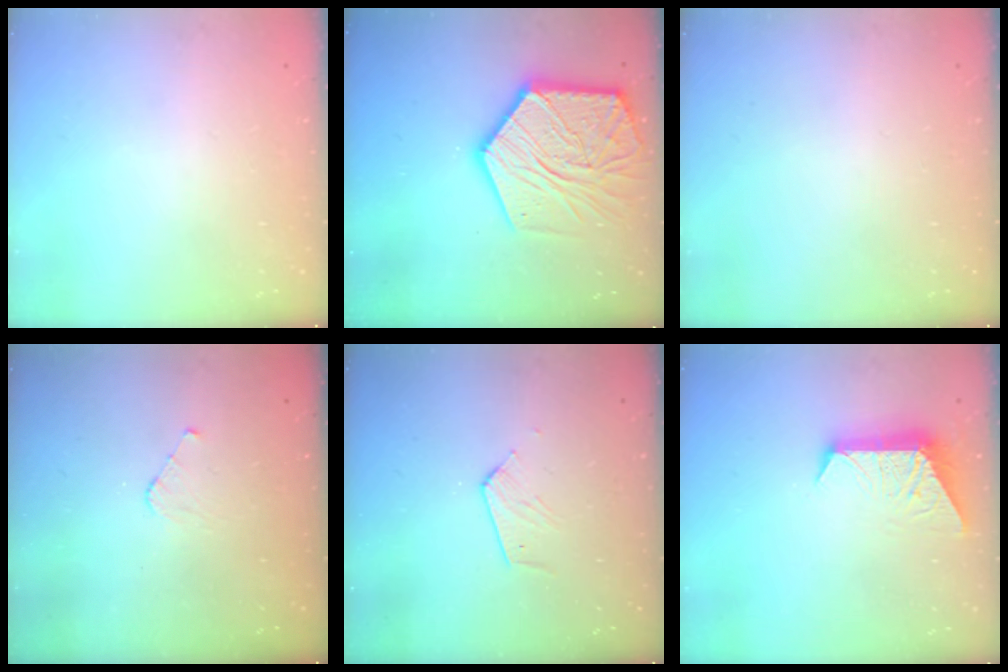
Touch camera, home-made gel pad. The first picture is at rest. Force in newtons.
{"total": 21.9, "press": 21.8, "slide": 1.7}
{"total": 0.0}
{"total": 3.5, "press": 3.5, "slide": 0.3}
{"total": 4.4, "press": 4.4, "slide": 0.4}
{"total": 9.3, "press": 9.3, "slide": 0.6}